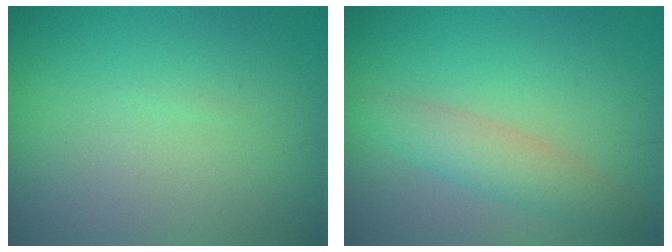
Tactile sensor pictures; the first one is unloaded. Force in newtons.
{"total": 2.8, "press": 2.8, "slide": 0.1}